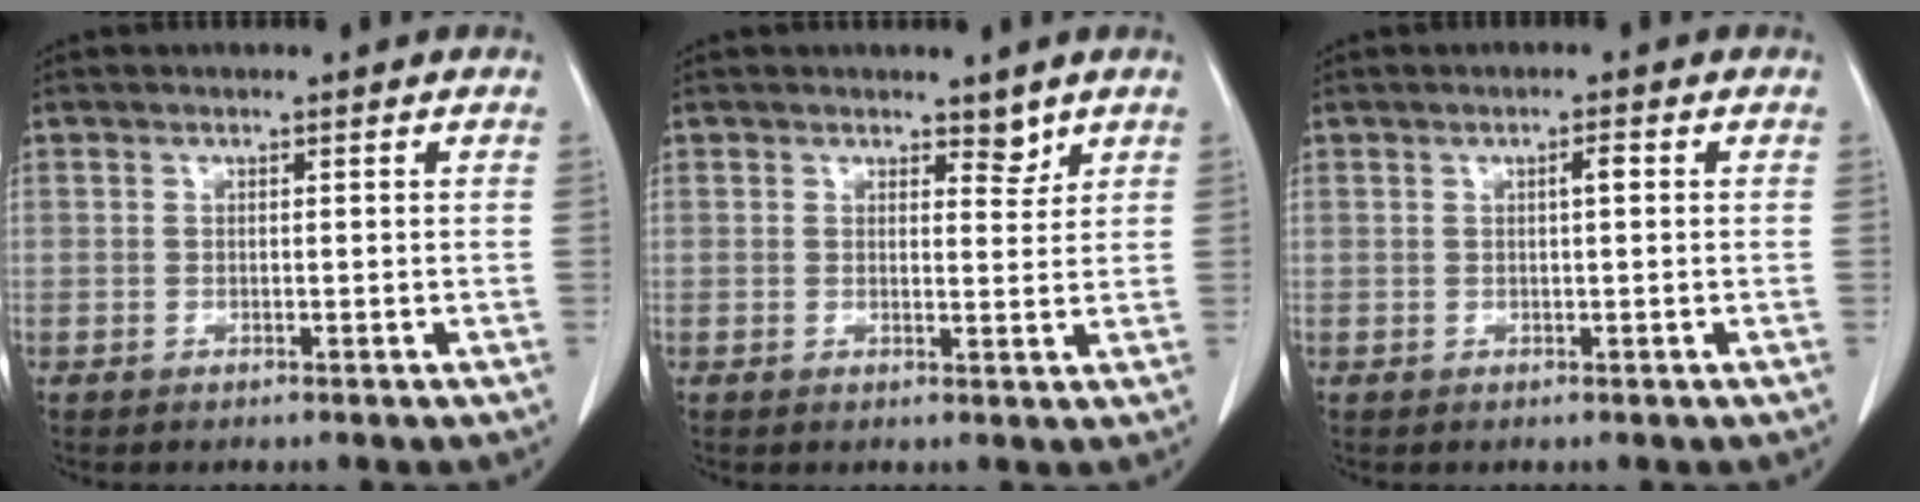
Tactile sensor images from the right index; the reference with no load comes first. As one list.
[{"total": 2.0, "force": [1.5, 1.0, 0.8], "torque": [-0.003, -0.003, 0.019]}, {"total": 1.4, "force": [0.2, 0.2, 1.4], "torque": [-0.021, 0.005, 0.002]}]